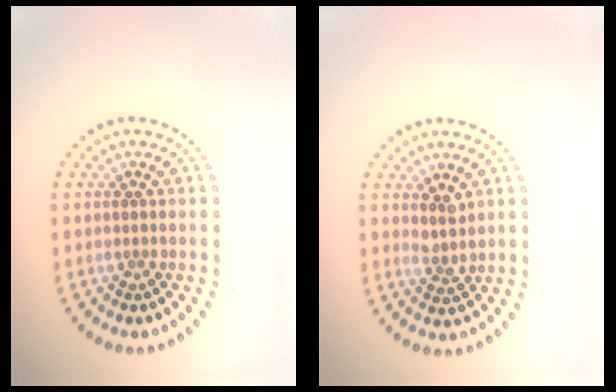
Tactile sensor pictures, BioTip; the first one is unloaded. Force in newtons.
{"total": 1.8, "press": 1.3, "slide": 1.2}